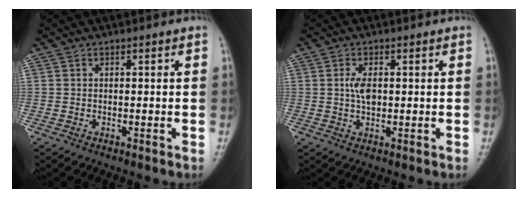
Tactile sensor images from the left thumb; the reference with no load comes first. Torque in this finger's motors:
{"motor_torque": [0.47, 0.42, 0.40, -0.01, 0.00]}